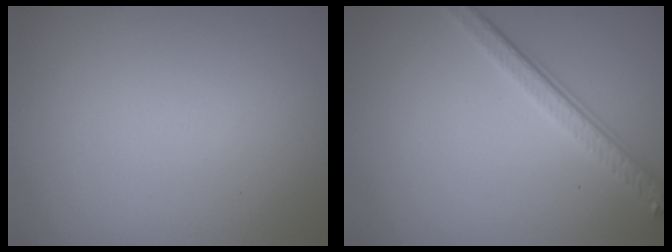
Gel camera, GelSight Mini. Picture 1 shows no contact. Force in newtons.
{"total": 3.8, "press": 2.7, "slide": 2.6}